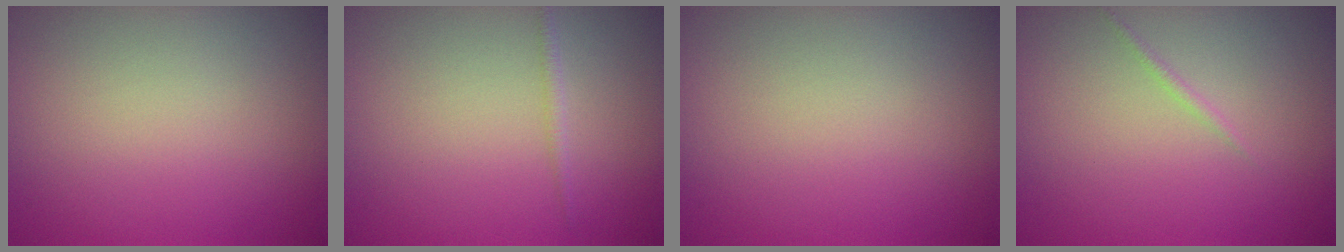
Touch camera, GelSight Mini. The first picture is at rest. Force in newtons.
{"total": 0.8, "press": 0.8, "slide": 0.0}
{"total": 0.0}
{"total": 0.6, "press": 0.6, "slide": 0.0}